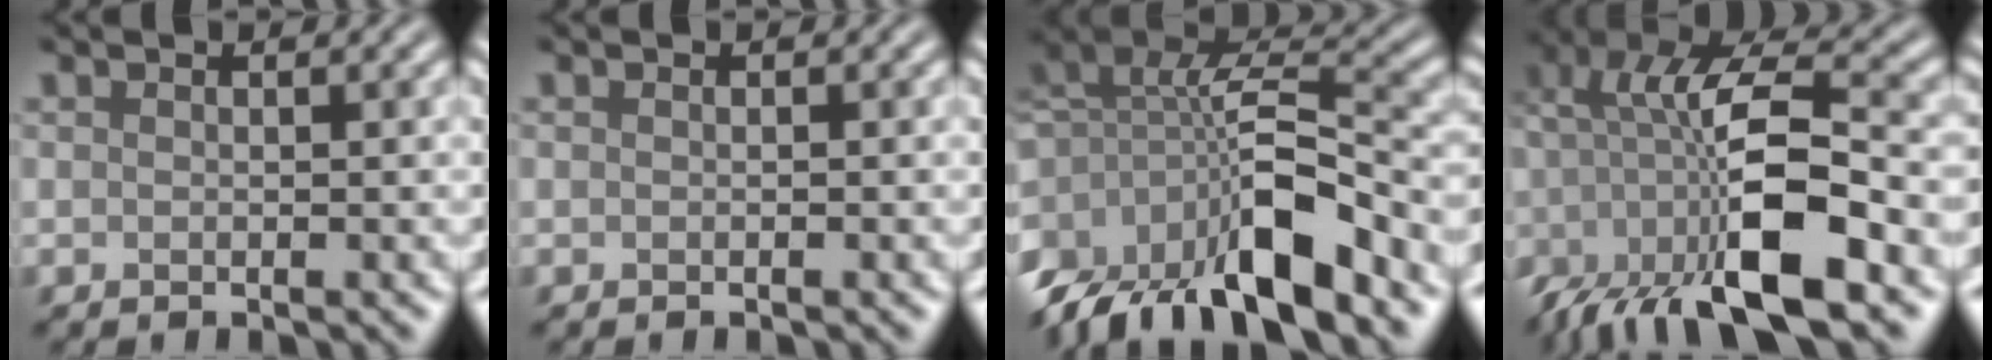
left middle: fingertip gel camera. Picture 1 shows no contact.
{"total": 0.0}
{"total": 11.8, "force": [-5.5, 4.7, 9.3], "torque": [-0.164, 0.006, -0.109]}
{"total": 12.5, "force": [-5.3, 4.7, 10.2], "torque": [-0.186, 0.000, -0.101]}